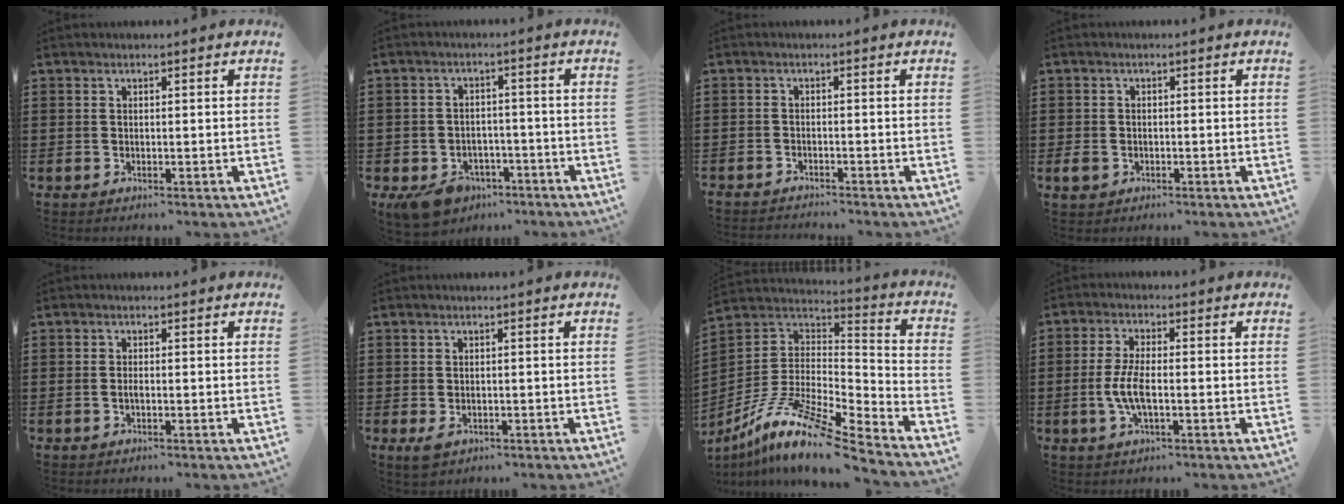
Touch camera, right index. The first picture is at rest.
{"total": 5.3, "force": [-4.2, 2.6, 1.8], "torque": [-0.043, 0.012, -0.080]}
{"total": 1.5, "force": [-1.5, 0.0, -0.1], "torque": [-0.001, 0.003, -0.032]}
{"total": 1.9, "force": [-0.9, 1.5, 0.7], "torque": [-0.022, -0.002, -0.022]}
{"total": 1.0, "force": [-0.2, 0.3, 0.9], "torque": [-0.018, -0.002, -0.004]}
{"total": 1.4, "force": [-0.6, 0.8, 0.9], "torque": [-0.026, -0.004, -0.014]}
{"total": 12.3, "force": [-9.0, 1.9, 8.2], "torque": [-0.167, 0.008, -0.178]}
{"total": 5.4, "force": [-1.1, 2.0, 4.9], "torque": [-0.114, -0.004, -0.027]}